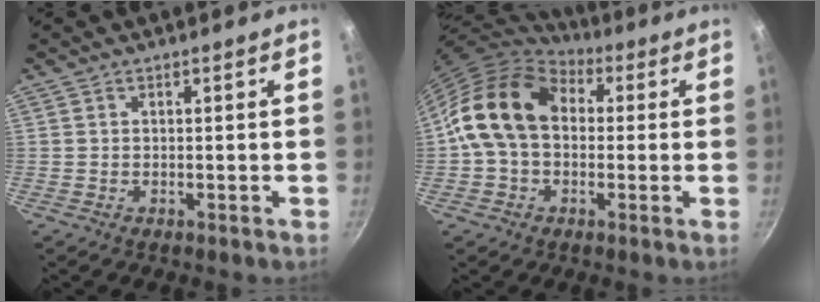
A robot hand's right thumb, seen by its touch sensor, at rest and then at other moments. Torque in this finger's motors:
{"motor_torque": [1.33, 3.12, 0.76, -0.69, 0.24]}